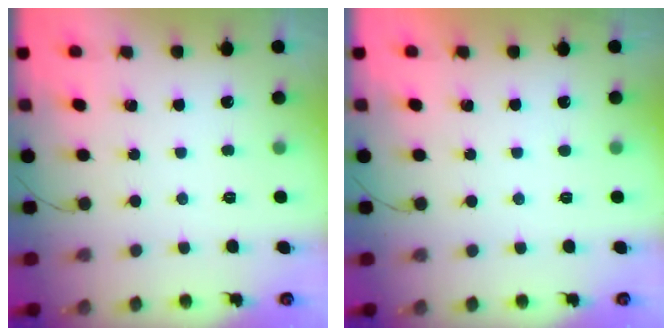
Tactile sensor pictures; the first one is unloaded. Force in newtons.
{"total": 1.0, "press": 0.9, "slide": 0.2}